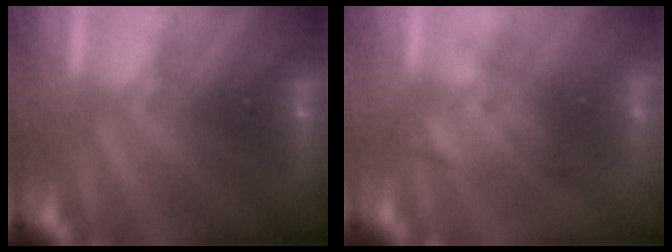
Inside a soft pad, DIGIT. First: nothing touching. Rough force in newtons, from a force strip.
{"total": 2.2}